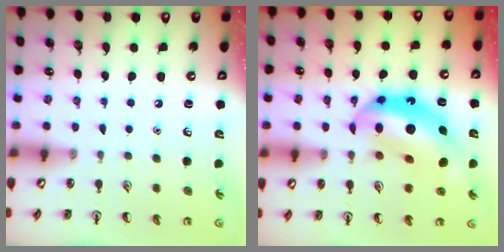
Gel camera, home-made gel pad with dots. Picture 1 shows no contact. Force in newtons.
{"total": 15.4, "press": 14.6, "slide": 4.9}